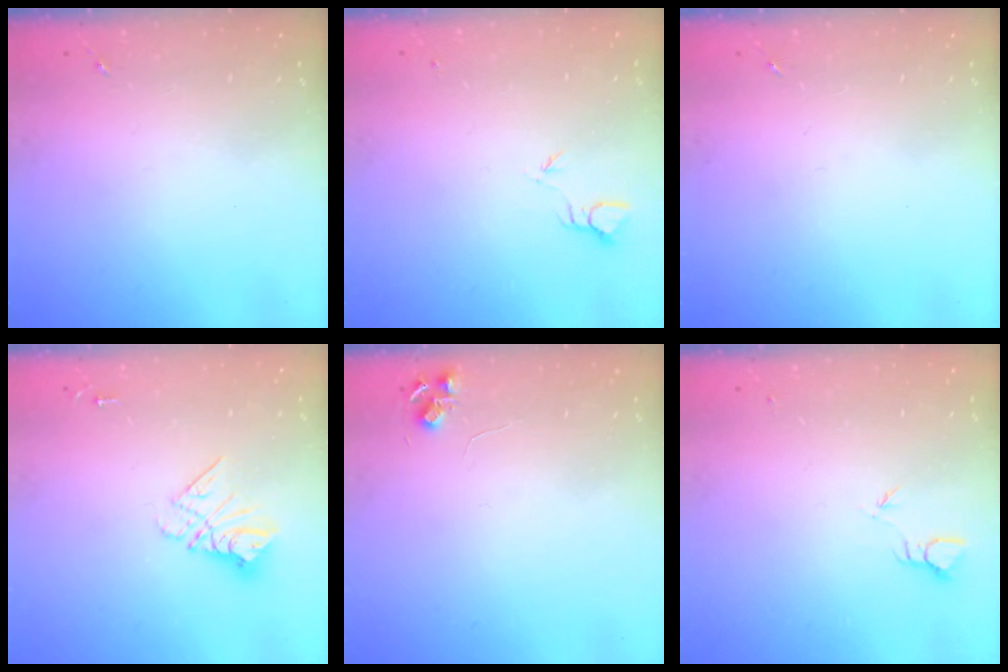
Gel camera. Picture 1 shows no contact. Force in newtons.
{"total": 2.0, "press": 2.0, "slide": 0.1}
{"total": 0.0}
{"total": 9.8, "press": 9.7, "slide": 0.8}
{"total": 5.8, "press": 5.8, "slide": 0.8}
{"total": 2.0, "press": 2.0, "slide": 0.1}